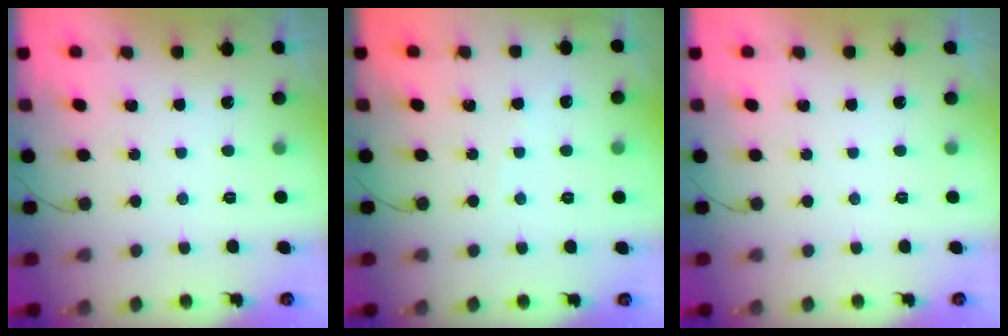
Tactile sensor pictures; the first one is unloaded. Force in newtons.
{"total": 1.4, "press": 1.4, "slide": 0.2}
{"total": 0.0}